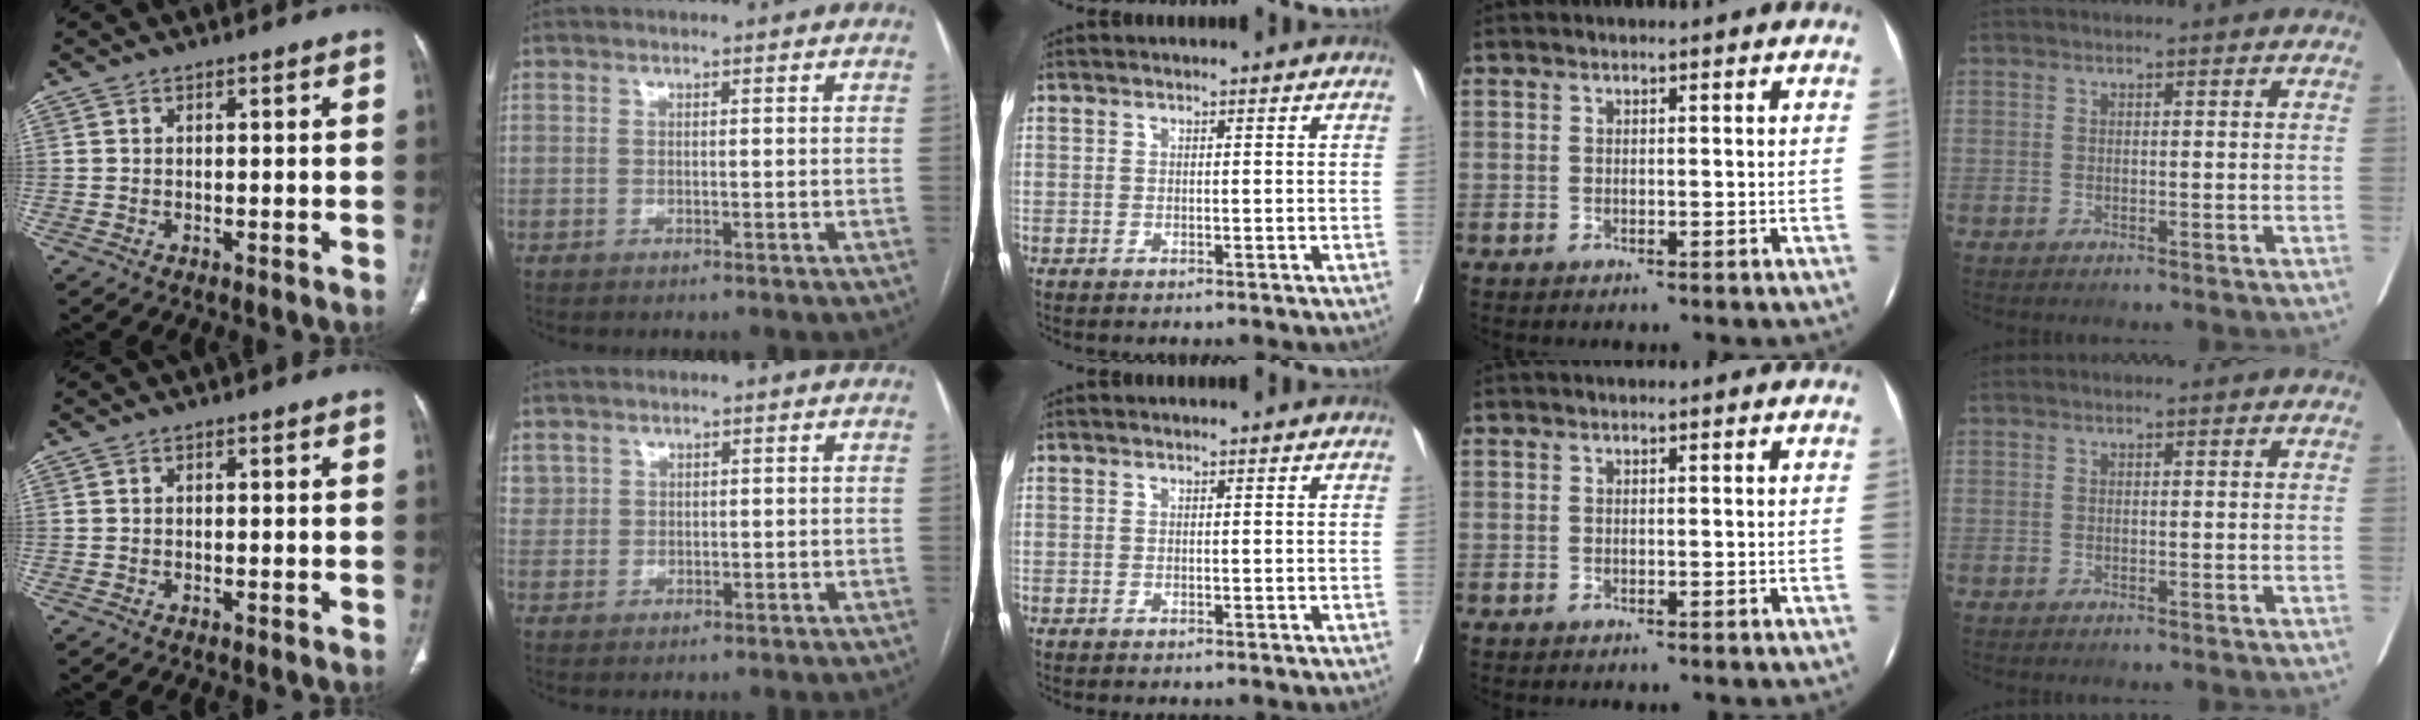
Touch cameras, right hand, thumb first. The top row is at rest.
{"index": {"total": 2.3, "force": [1.2, 2.0, 0.1], "torque": [0.009, 0.007, 0.020]}}